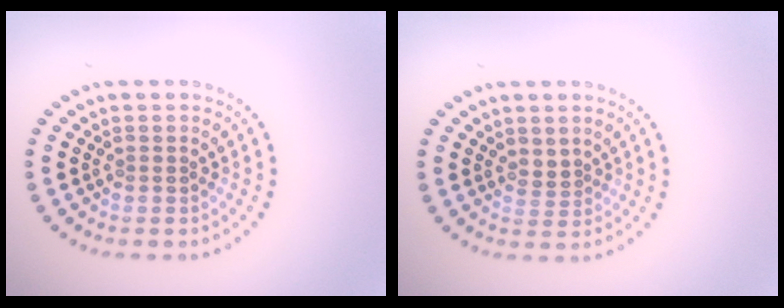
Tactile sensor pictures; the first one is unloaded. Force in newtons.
{"total": 1.0, "press": 0.8, "slide": 0.5}